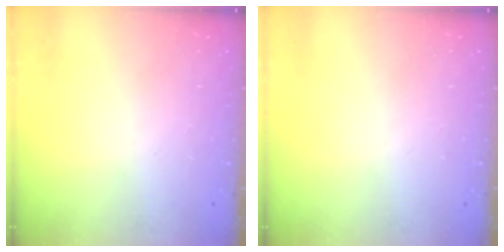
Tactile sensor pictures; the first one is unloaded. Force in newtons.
{"total": 0.0}